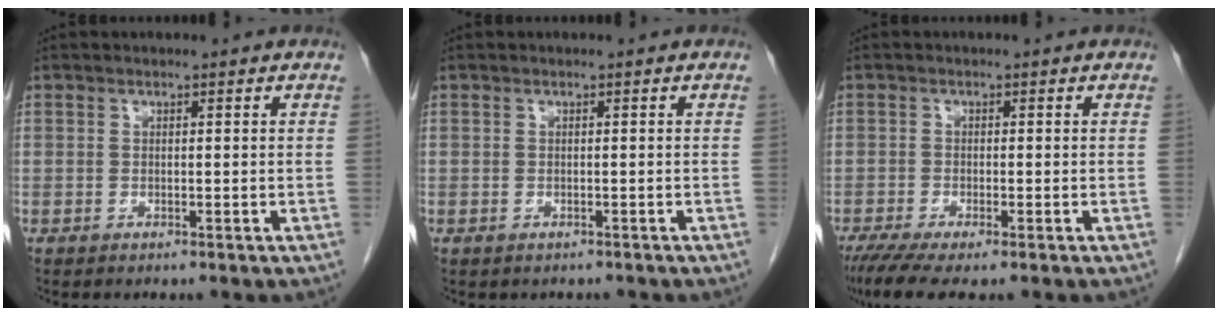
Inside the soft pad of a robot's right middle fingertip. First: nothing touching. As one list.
[{"total": 1.1, "force": [-0.9, 0.6, 0.2], "torque": [-0.011, 0.000, -0.010]}, {"total": 5.8, "force": [-4.3, 0.7, 3.9], "torque": [-0.065, -0.015, -0.072]}]